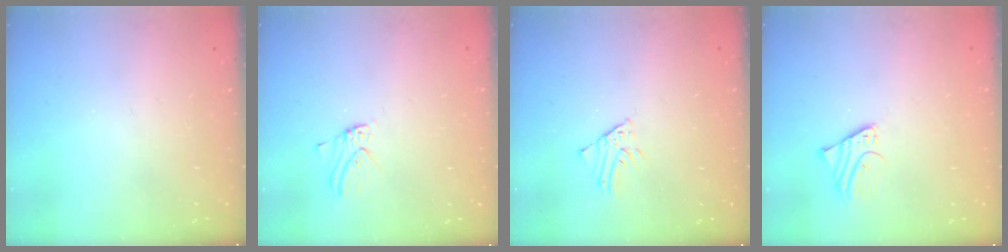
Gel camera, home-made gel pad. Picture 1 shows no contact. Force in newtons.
{"total": 2.2, "press": 2.2, "slide": 0.3}
{"total": 1.3, "press": 1.3, "slide": 0.1}
{"total": 2.0, "press": 2.0, "slide": 0.2}